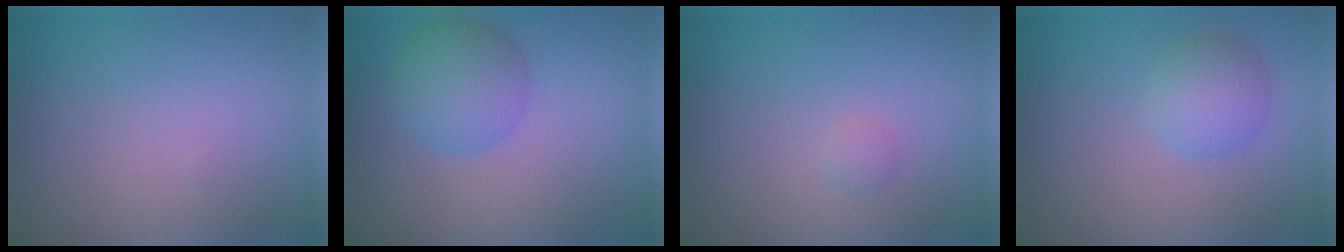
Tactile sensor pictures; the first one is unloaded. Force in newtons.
{"total": 4.0, "press": 4.0, "slide": 0.1}
{"total": 0.6, "press": 0.6, "slide": 0.0}
{"total": 2.8, "press": 2.8, "slide": 0.1}